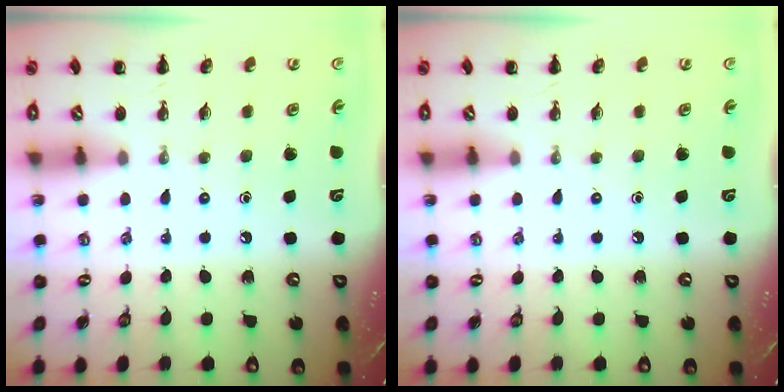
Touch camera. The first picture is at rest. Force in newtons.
{"total": 0.0}